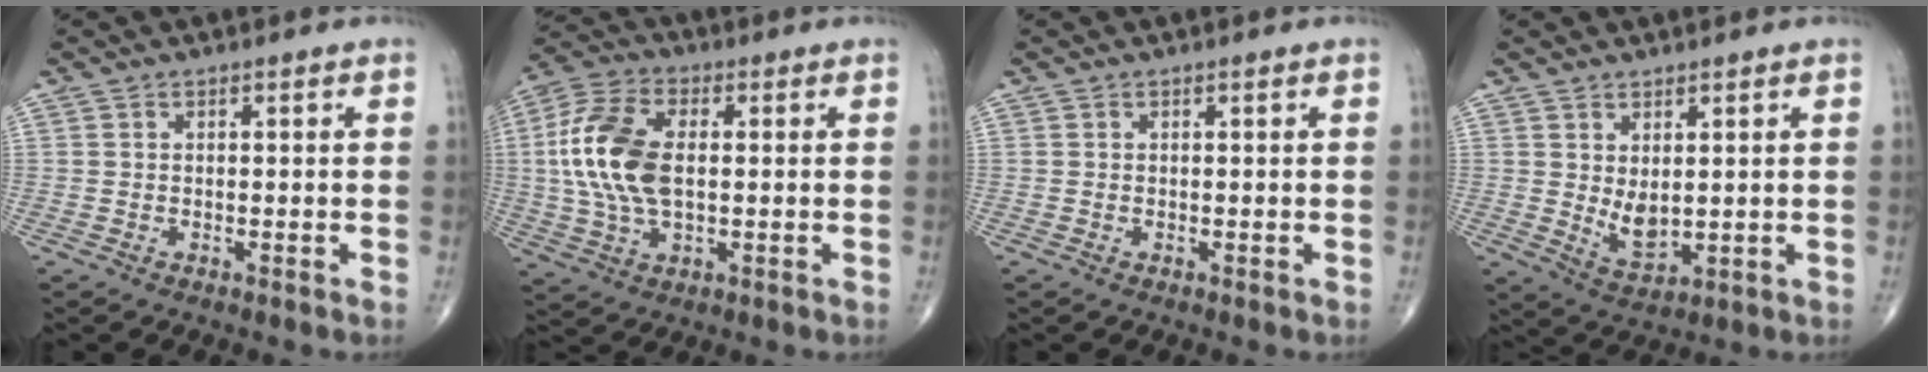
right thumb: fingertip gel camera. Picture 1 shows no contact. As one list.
[{"total": 14.9, "force": [0.9, 8.2, 12.4], "torque": [-0.265, 0.013, 0.015]}, {"total": 0.0}, {"total": 5.1, "force": [0.9, 2.7, 4.2], "torque": [-0.065, -0.019, 0.029]}]